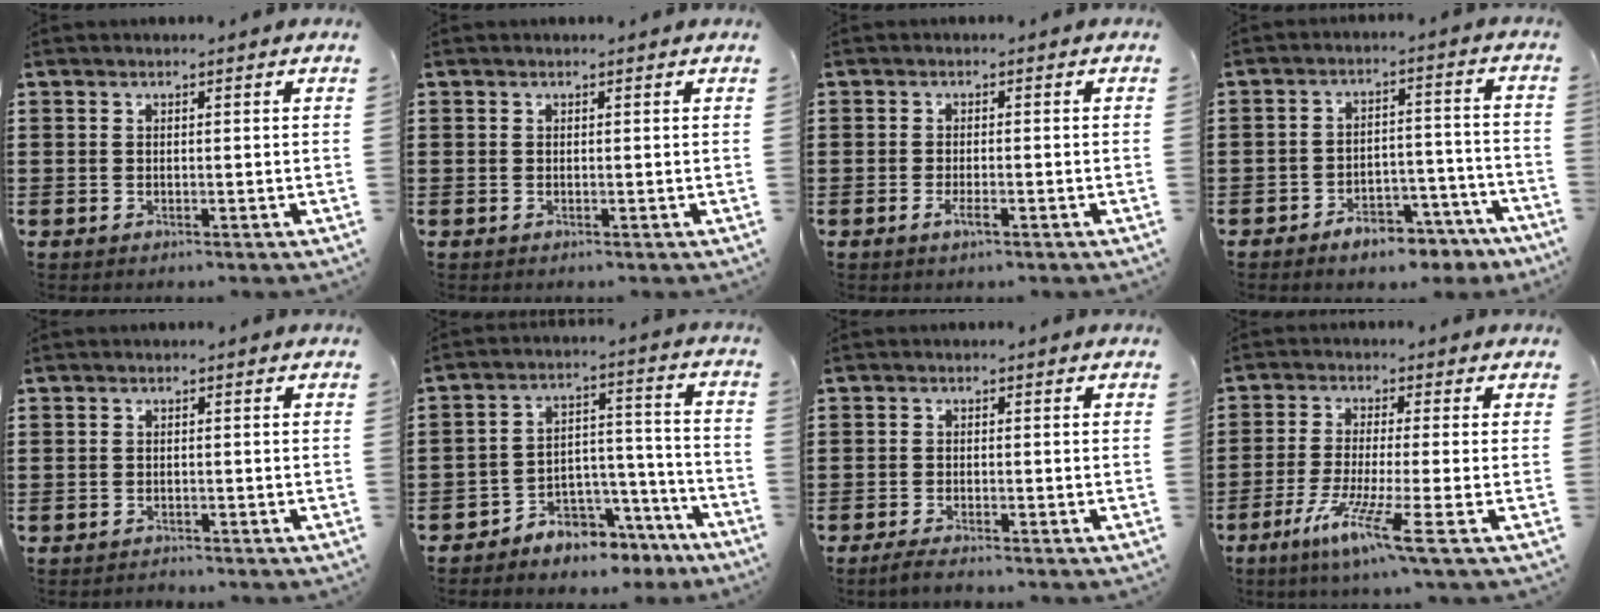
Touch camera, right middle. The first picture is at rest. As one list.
[{"total": 0.0}, {"total": 1.9, "force": [-0.9, 0.4, 1.6], "torque": [-0.036, -0.002, -0.018]}, {"total": 5.6, "force": [-5.1, 1.5, 1.8], "torque": [-0.024, 0.016, -0.094]}, {"total": 0.8, "force": [-0.7, 0.2, -0.1], "torque": [0.002, 0.003, -0.017]}, {"total": 5.3, "force": [-4.9, 1.8, 0.1], "torque": [-0.007, 0.014, -0.100]}, {"total": 1.5, "force": [-1.3, 0.0, 0.7], "torque": [-0.013, 0.000, -0.024]}, {"total": 7.8, "force": [-4.0, -0.6, 6.6], "torque": [-0.135, -0.020, -0.078]}]